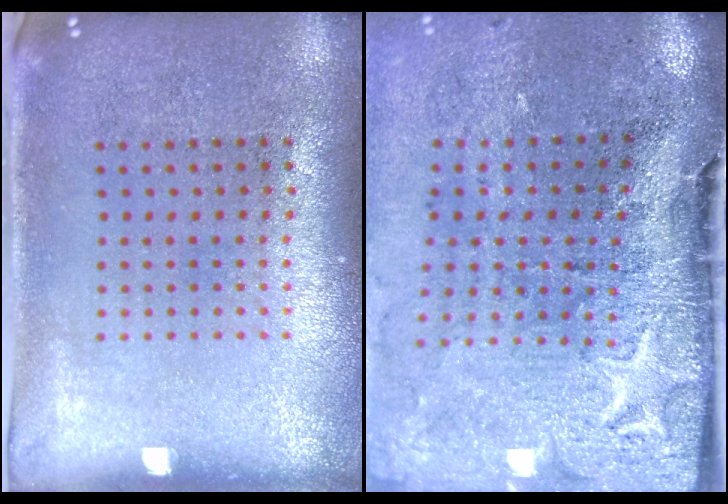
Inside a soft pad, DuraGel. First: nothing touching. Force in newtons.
{"total": 4.9, "press": 3.9, "slide": 2.9}